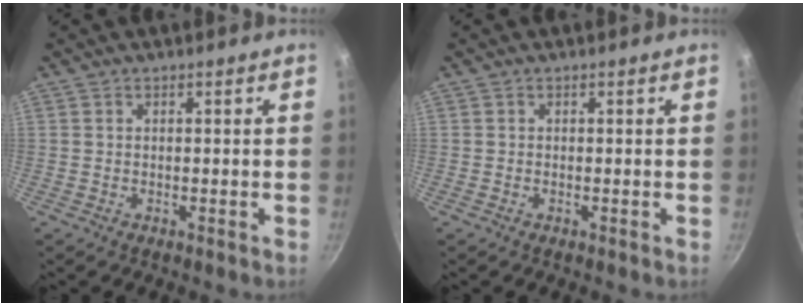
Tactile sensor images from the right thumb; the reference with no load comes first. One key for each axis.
{"total": 0.0}